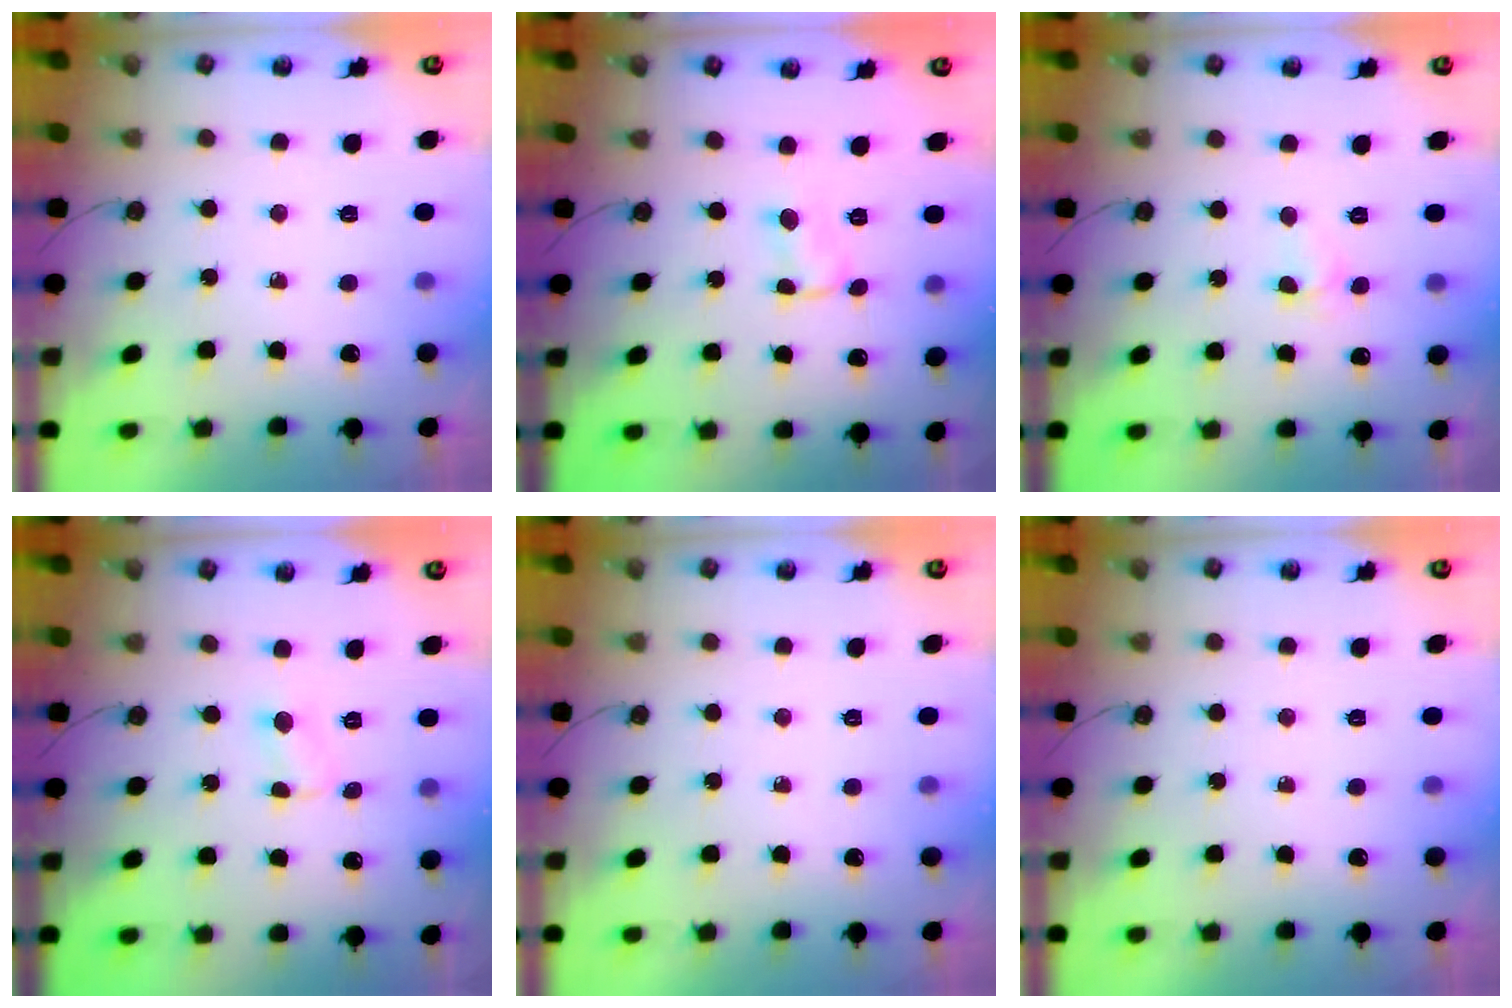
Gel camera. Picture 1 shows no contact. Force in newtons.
{"total": 1.1, "press": 1.1, "slide": 0.2}
{"total": 4.0, "press": 4.0, "slide": 0.6}
{"total": 2.3, "press": 2.2, "slide": 0.5}
{"total": 0.0}
{"total": 0.0}